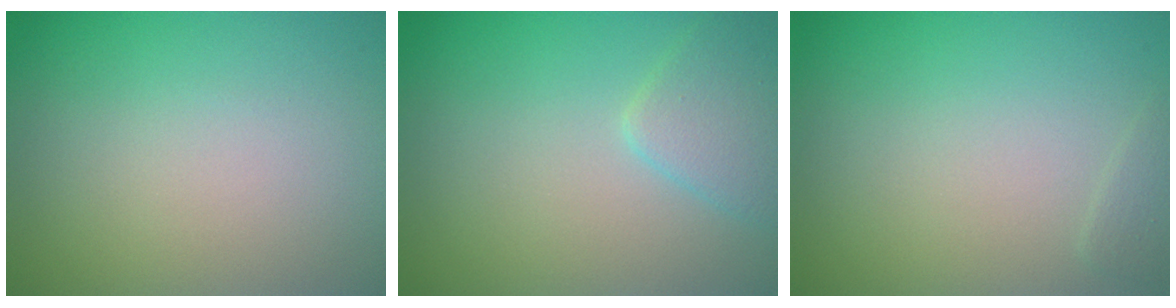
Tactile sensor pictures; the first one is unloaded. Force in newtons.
{"total": 2.7, "press": 2.7, "slide": 0.1}
{"total": 0.7, "press": 0.7, "slide": 0.1}